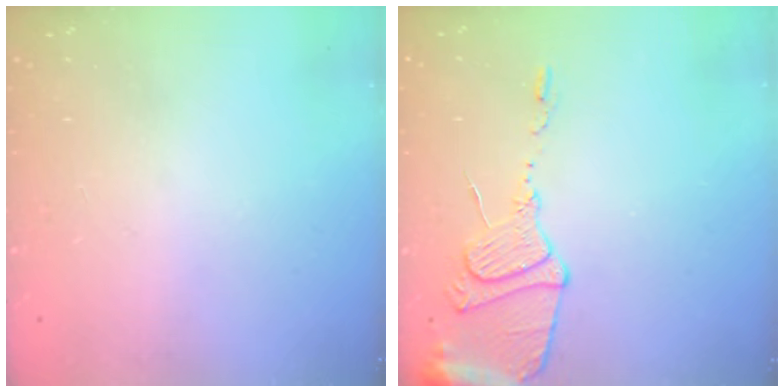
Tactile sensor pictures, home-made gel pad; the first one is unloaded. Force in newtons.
{"total": 12.3, "press": 12.3, "slide": 1.1}